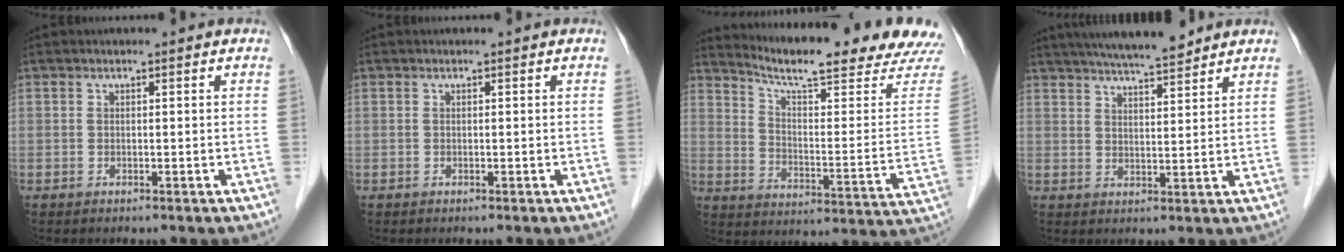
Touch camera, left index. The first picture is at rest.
{"total": 0.0}
{"total": 21.8, "force": [19.9, -0.4, 8.8], "torque": [-0.145, -0.080, 0.264]}
{"total": 10.0, "force": [8.8, 0.8, 4.8], "torque": [-0.076, 0.015, 0.133]}